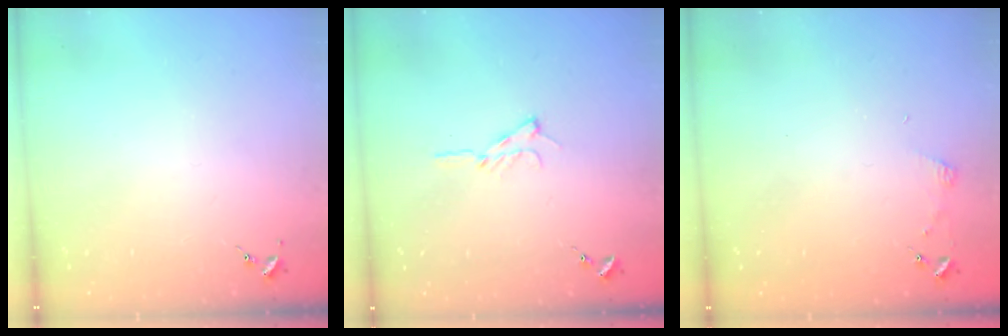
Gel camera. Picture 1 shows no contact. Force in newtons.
{"total": 6.5, "press": 6.5, "slide": 0.8}
{"total": 3.6, "press": 3.6, "slide": 0.4}